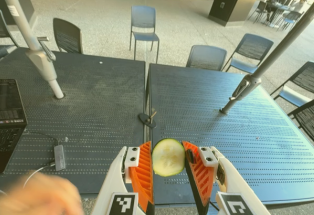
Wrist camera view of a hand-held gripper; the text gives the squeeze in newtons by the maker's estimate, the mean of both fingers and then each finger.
{"total": 8.0, "left": 7.9, "right": 8.0}